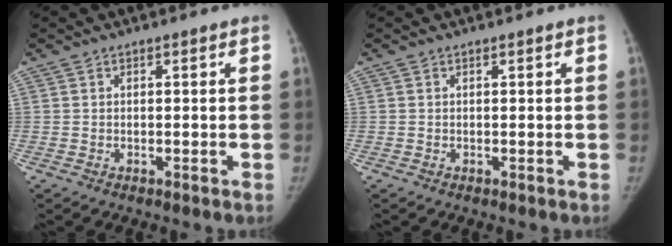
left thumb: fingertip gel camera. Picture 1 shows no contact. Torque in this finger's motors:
{"motor_torque": [0.01, 0.01, 0.00, 0.00, 0.02]}